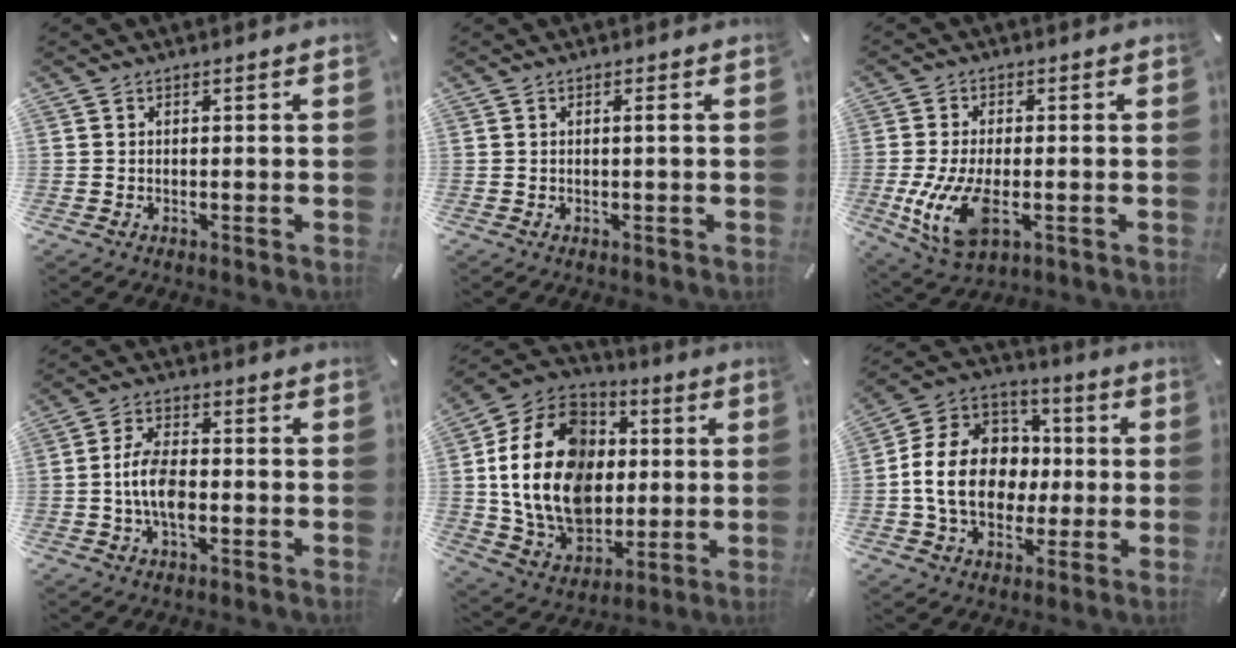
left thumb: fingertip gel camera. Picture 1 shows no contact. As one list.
[{"total": 1.1, "force": [0.1, 0.0, 1.1], "torque": [-0.019, 0.000, -0.001]}, {"total": 12.1, "force": [-2.4, 6.2, 10.1], "torque": [-0.223, -0.014, -0.038]}, {"total": 8.0, "force": [-1.7, 4.2, 6.6], "torque": [-0.137, 0.010, -0.033]}, {"total": 22.2, "force": [1.4, 17.5, 13.7], "torque": [-0.283, 0.002, 0.030]}, {"total": 16.4, "force": [-2.1, 13.8, 8.7], "torque": [-0.183, 0.022, -0.034]}]